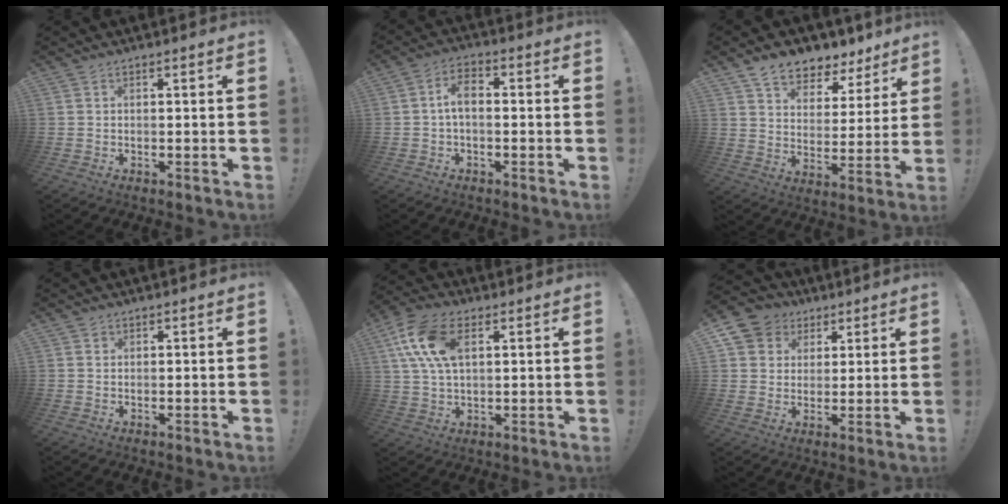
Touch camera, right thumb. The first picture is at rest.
{"total": 5.7, "force": [-0.3, 2.8, 4.9], "torque": [-0.093, 0.005, -0.006]}
{"total": 9.2, "force": [7.6, 4.4, 2.5], "torque": [-0.045, -0.065, 0.142]}
{"total": 0.5, "force": [0.3, 0.4, 0.0], "torque": [0.005, -0.001, 0.004]}
{"total": 14.0, "force": [4.7, 8.0, 10.5], "torque": [-0.219, 0.000, 0.087]}
{"total": 8.6, "force": [3.4, 7.5, 2.1], "torque": [-0.030, -0.018, 0.072]}